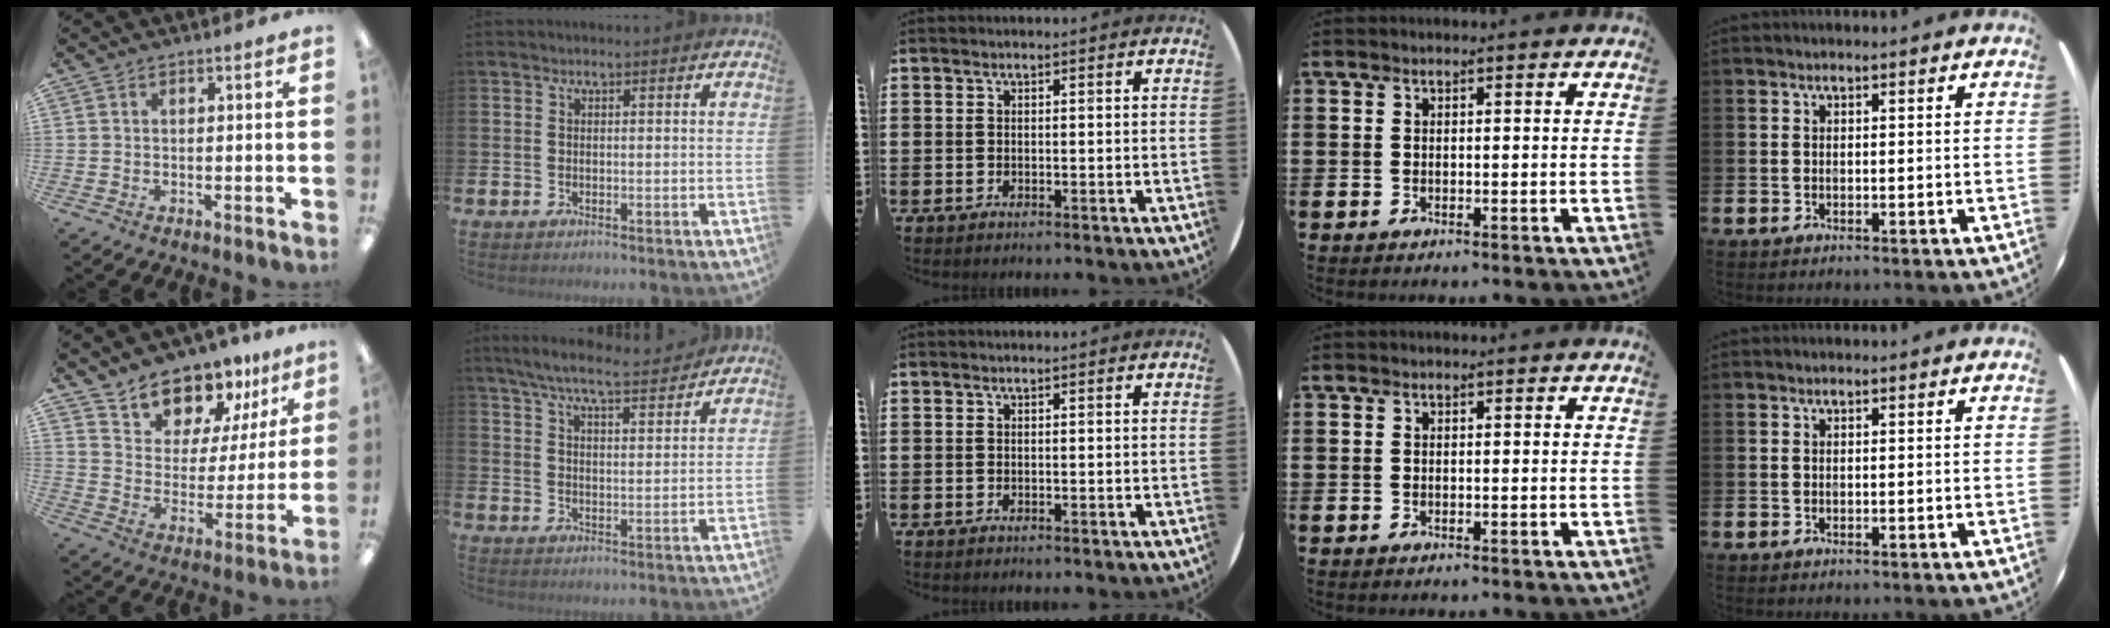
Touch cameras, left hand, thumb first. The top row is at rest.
{"thumb": {"total": 13.0, "force": [11.4, 5.8, 1.8], "torque": [-0.039, -0.104, 0.215]}, "index": {"total": 7.2, "force": [6.7, 0.5, 2.5], "torque": [-0.067, -0.039, 0.117]}}